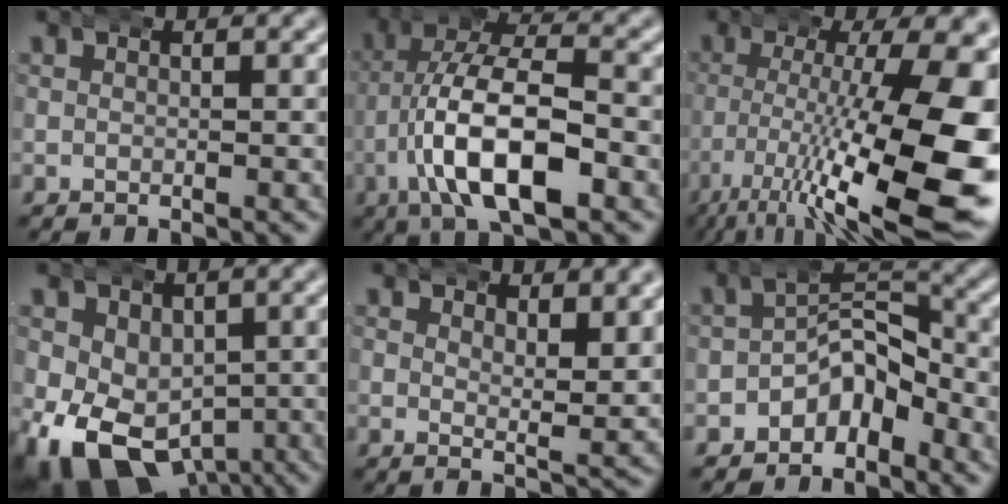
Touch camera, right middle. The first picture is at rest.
{"total": 9.6, "force": [-0.3, 5.0, 8.2], "torque": [-0.138, -0.004, -0.010]}
{"total": 14.0, "force": [-2.2, 4.6, 13.0], "torque": [-0.174, -0.023, -0.015]}
{"total": 12.1, "force": [-5.5, 9.1, 5.7], "torque": [-0.116, -0.074, -0.066]}
{"total": 3.1, "force": [2.8, 0.0, 1.3], "torque": [-0.013, -0.010, 0.045]}
{"total": 4.9, "force": [-1.8, 3.3, 3.2], "torque": [-0.025, 0.007, -0.039]}